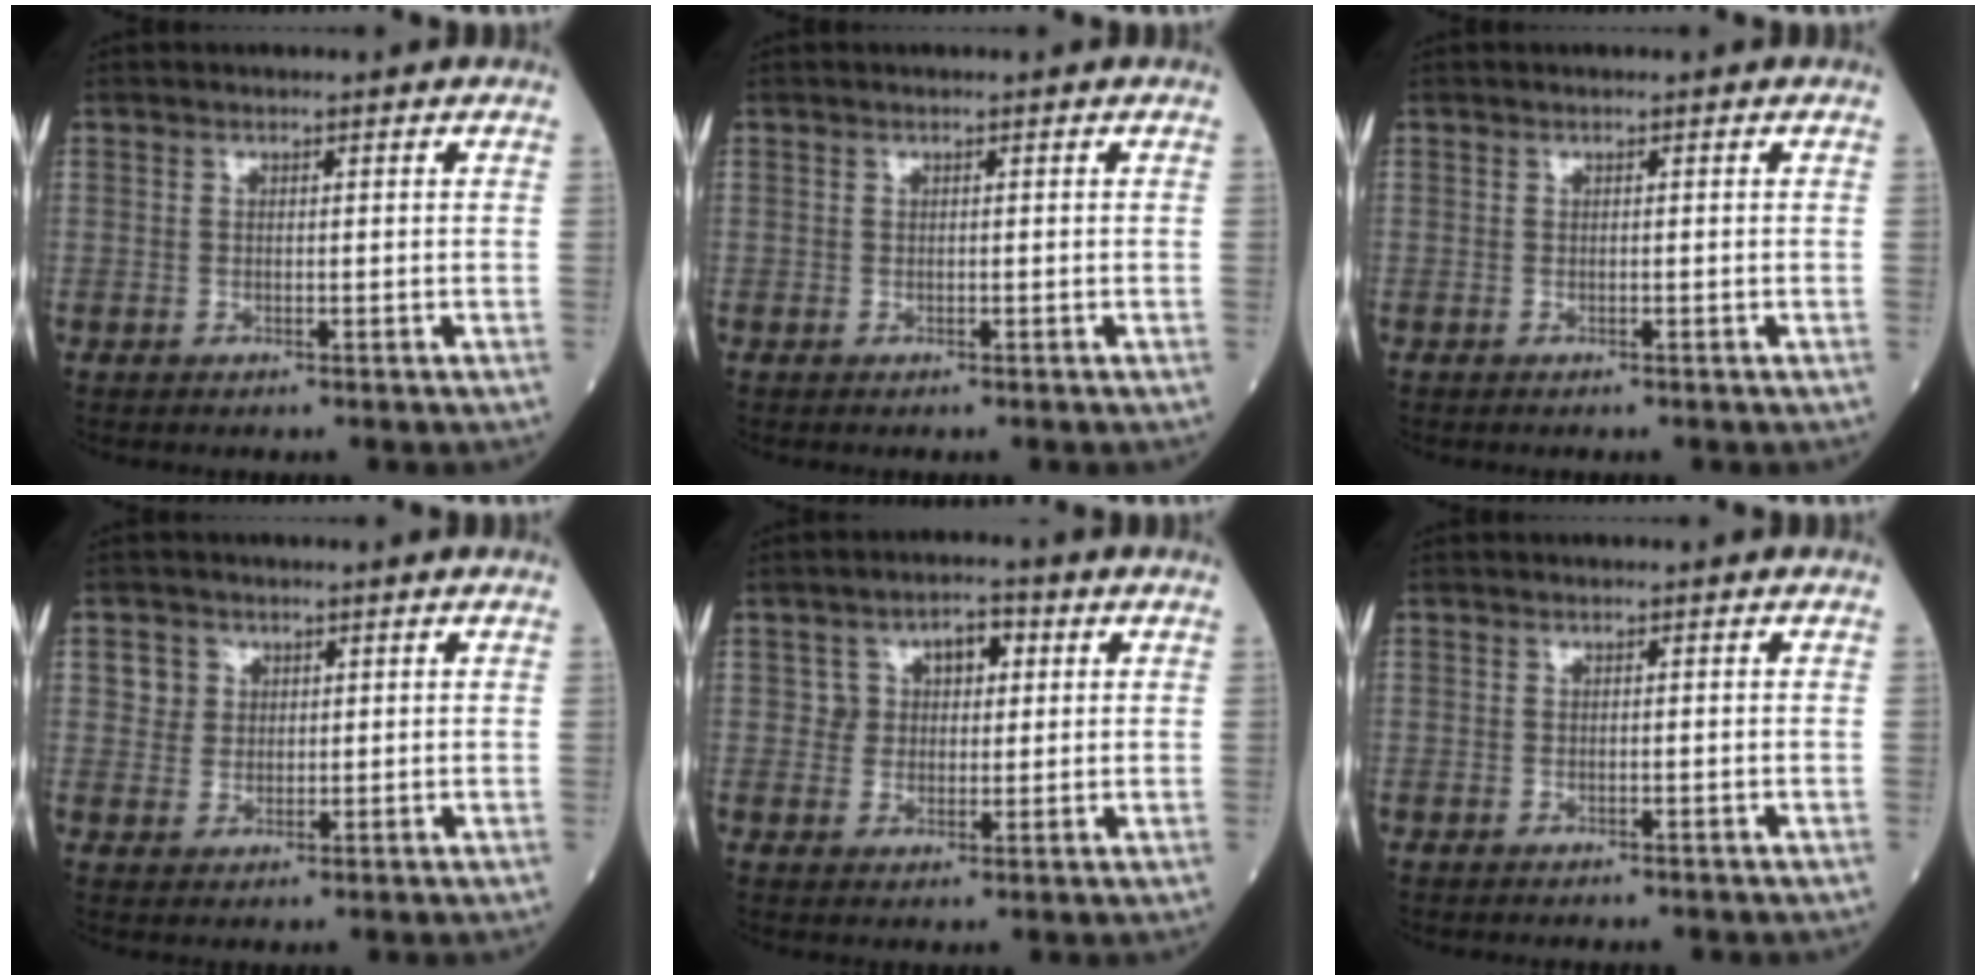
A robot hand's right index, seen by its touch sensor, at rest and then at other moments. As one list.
[{"total": 0.0}, {"total": 0.0}, {"total": 2.9, "force": [1.1, 2.7, 0.2], "torque": [0.001, 0.005, 0.017]}, {"total": 5.2, "force": [1.8, 3.7, 3.2], "torque": [-0.039, 0.014, 0.028]}, {"total": 0.6, "force": [-0.5, 0.1, 0.1], "torque": [-0.008, -0.001, -0.010]}]